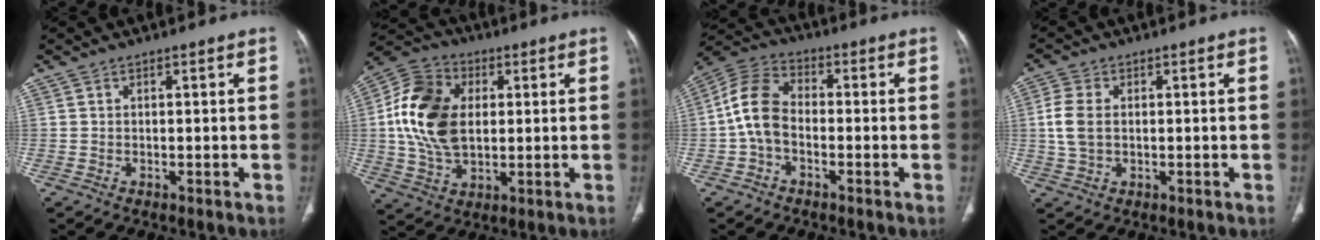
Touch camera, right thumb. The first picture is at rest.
{"total": 16.0, "force": [1.9, 10.7, 11.8], "torque": [-0.214, 0.006, 0.033]}
{"total": 8.9, "force": [-1.5, 5.9, 6.5], "torque": [-0.120, 0.029, -0.042]}
{"total": 5.7, "force": [0.4, 3.7, 4.3], "torque": [-0.103, 0.005, 0.008]}